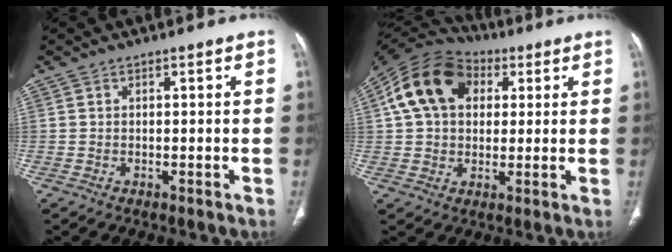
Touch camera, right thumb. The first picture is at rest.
{"total": 16.4, "force": [4.5, 11.8, 10.5], "torque": [-0.183, 0.021, 0.069]}